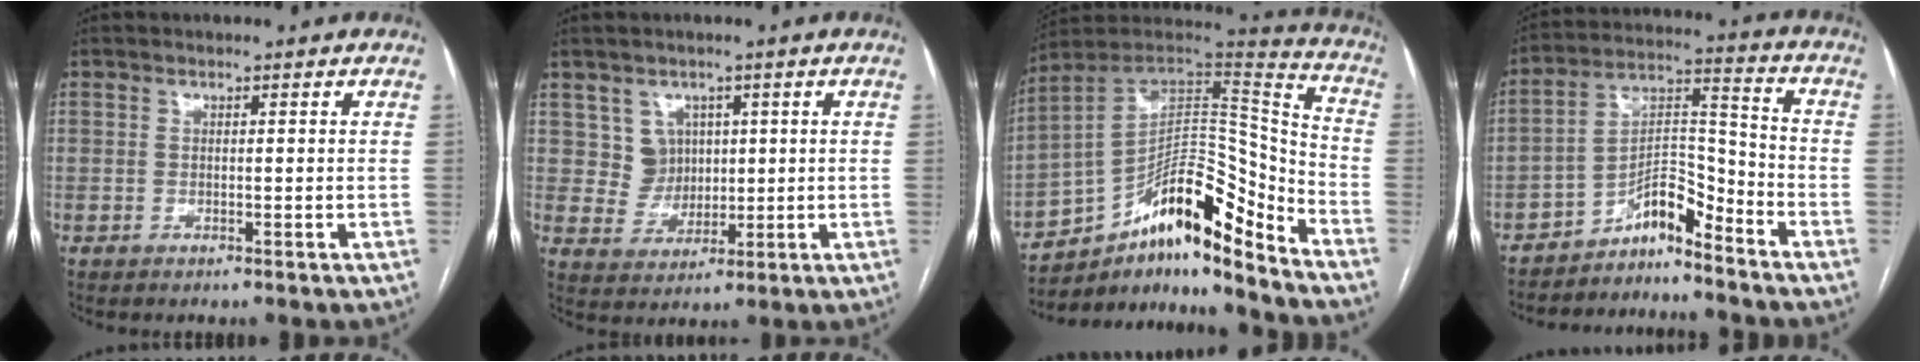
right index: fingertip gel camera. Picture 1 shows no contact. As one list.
[{"total": 4.9, "force": [1.8, 4.5, 0.5], "torque": [-0.007, 0.014, 0.041]}, {"total": 19.9, "force": [-13.1, 4.8, 14.2], "torque": [-0.230, 0.046, -0.214]}, {"total": 7.3, "force": [-6.4, 1.6, 3.3], "torque": [-0.054, 0.035, -0.111]}]